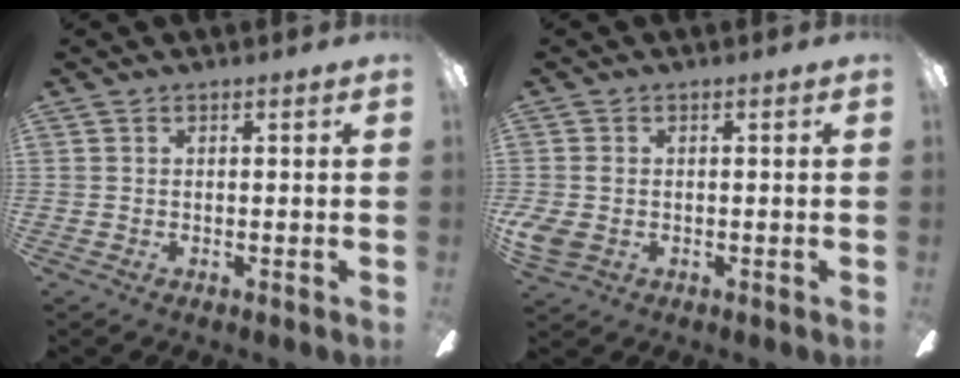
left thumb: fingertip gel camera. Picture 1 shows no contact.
{"total": 3.2, "force": [-1.0, 2.2, 2.1], "torque": [-0.058, -0.002, -0.023]}